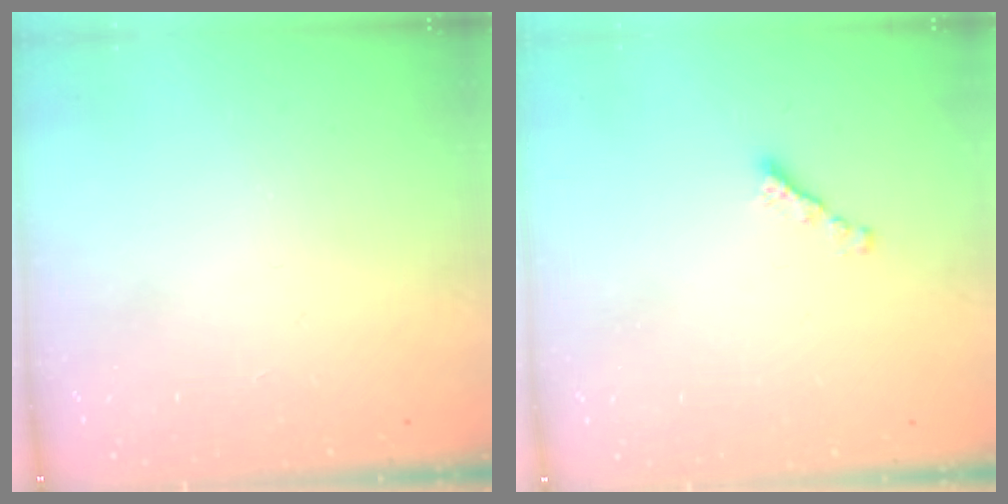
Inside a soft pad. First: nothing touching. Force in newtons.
{"total": 2.8, "press": 2.7, "slide": 0.7}